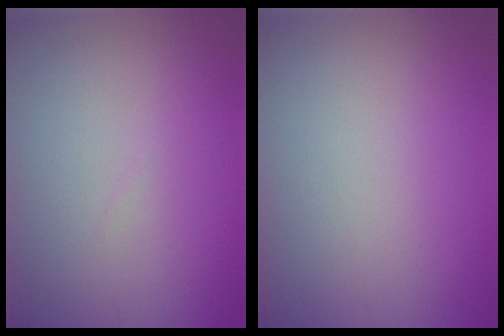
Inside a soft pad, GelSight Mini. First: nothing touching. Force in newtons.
{"total": 0.0}